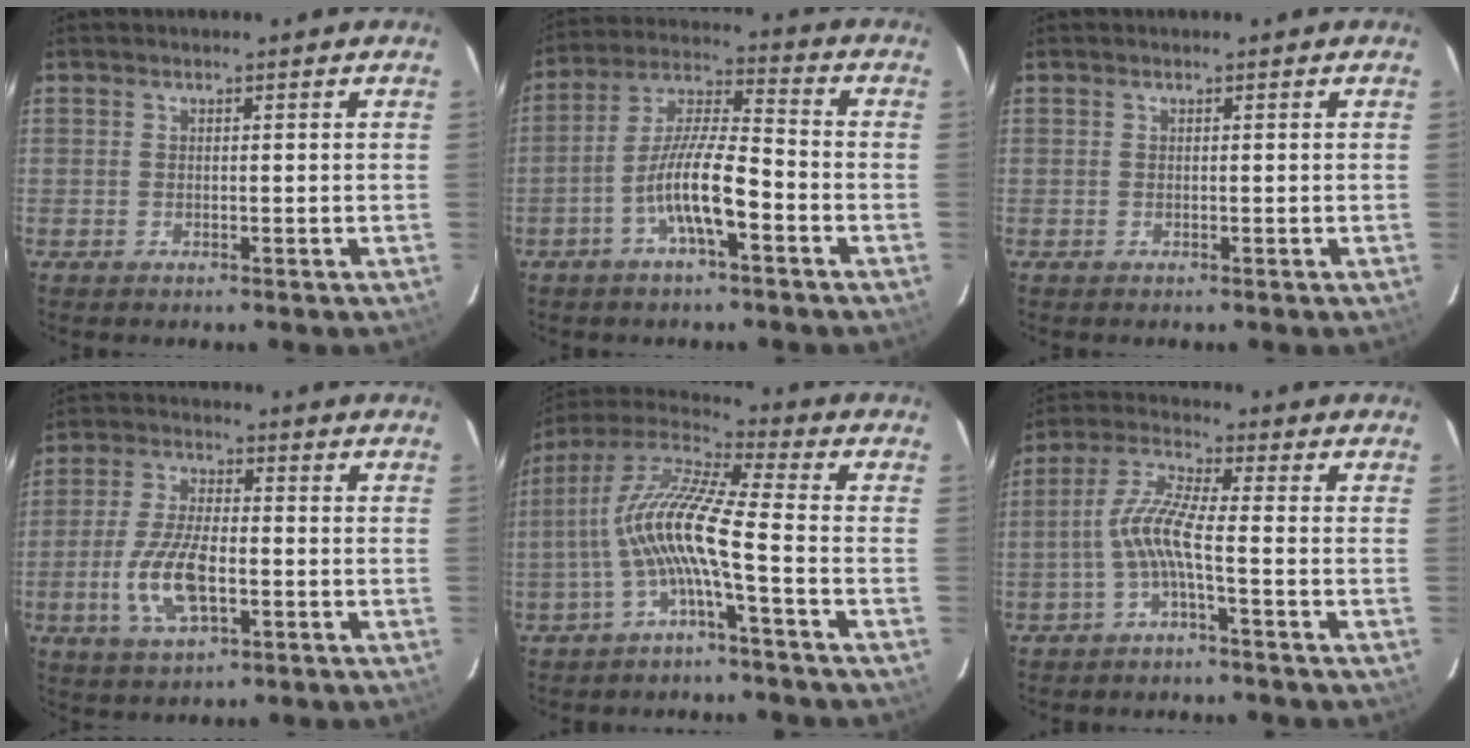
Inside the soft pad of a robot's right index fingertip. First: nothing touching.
{"total": 10.4, "force": [-4.7, 1.9, 9.1], "torque": [-0.186, 0.005, -0.088]}
{"total": 0.0}
{"total": 10.8, "force": [-3.0, 4.6, 9.4], "torque": [-0.197, -0.002, -0.054]}
{"total": 11.5, "force": [-3.2, 0.5, 11.1], "torque": [-0.223, 0.013, -0.064]}
{"total": 6.4, "force": [-2.4, 0.1, 5.9], "torque": [-0.141, 0.012, -0.045]}